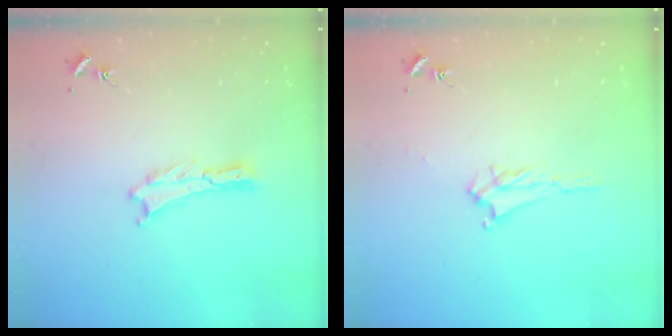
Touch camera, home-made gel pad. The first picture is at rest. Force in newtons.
{"total": 2.4, "press": 2.4, "slide": 0.4}